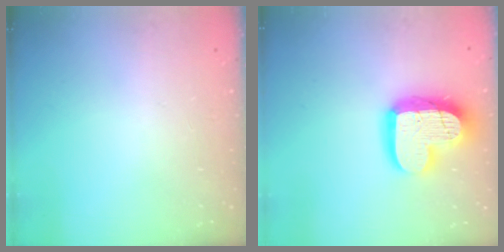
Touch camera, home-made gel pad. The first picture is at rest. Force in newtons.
{"total": 17.1, "press": 17.0, "slide": 1.6}